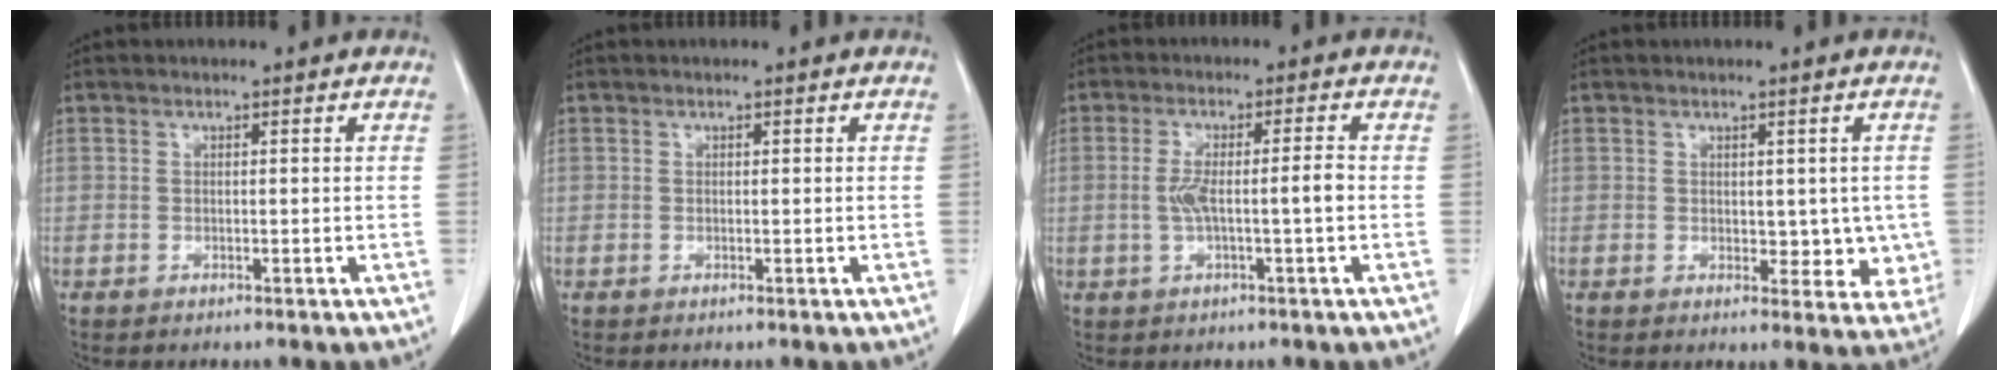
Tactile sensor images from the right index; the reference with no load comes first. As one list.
[{"total": 0.0}, {"total": 5.2, "force": [-0.7, 0.2, 5.2], "torque": [-0.104, 0.010, -0.008]}, {"total": 5.0, "force": [0.1, 3.2, 3.9], "torque": [-0.022, -0.004, 0.007]}]